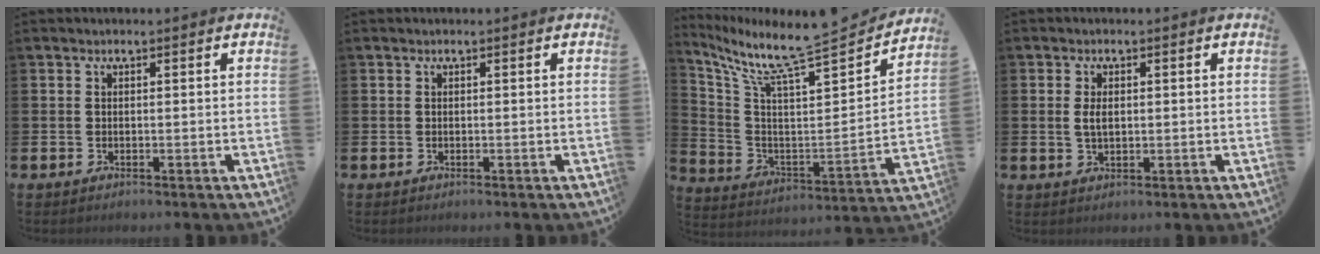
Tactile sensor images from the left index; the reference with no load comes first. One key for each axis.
{"total": 0.0}
{"total": 10.8, "fx": 9.4, "fy": 1.4, "fz": 5.1, "tx": -0.126, "ty": -0.081, "tz": 0.144}
{"total": 2.2, "fx": 0.5, "fy": 1.2, "fz": 1.8, "tx": -0.027, "ty": 0.001, "tz": 0.005}